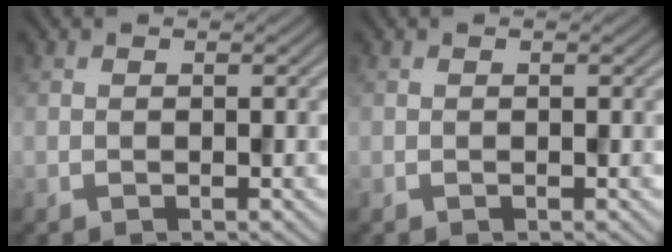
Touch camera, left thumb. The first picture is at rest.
{"total": 0.0}